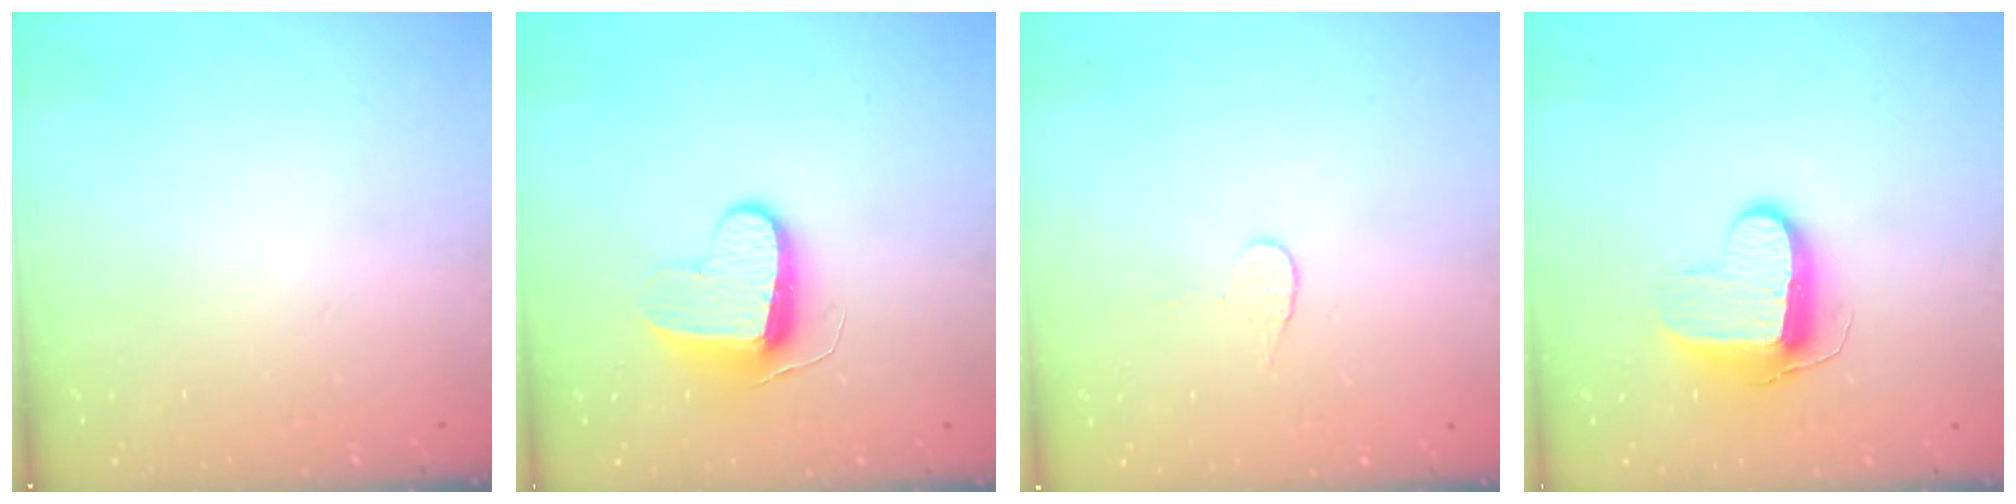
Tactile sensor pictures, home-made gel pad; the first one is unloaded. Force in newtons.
{"total": 9.0, "press": 9.0, "slide": 0.4}
{"total": 3.7, "press": 3.7, "slide": 0.4}
{"total": 10.0, "press": 10.0, "slide": 0.2}